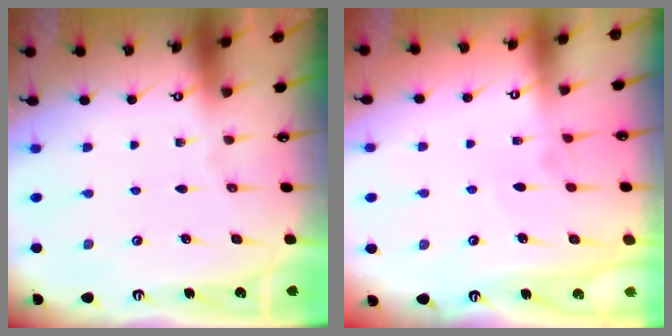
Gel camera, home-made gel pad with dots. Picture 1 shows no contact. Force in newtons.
{"total": 4.0, "press": 4.0, "slide": 0.6}